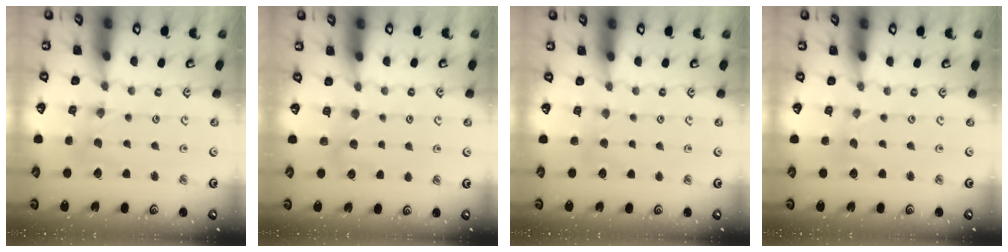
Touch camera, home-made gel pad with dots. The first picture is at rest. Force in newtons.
{"total": 5.1, "press": 5.0, "slide": 0.7}
{"total": 3.8, "press": 3.8, "slide": 0.6}
{"total": 0.0}